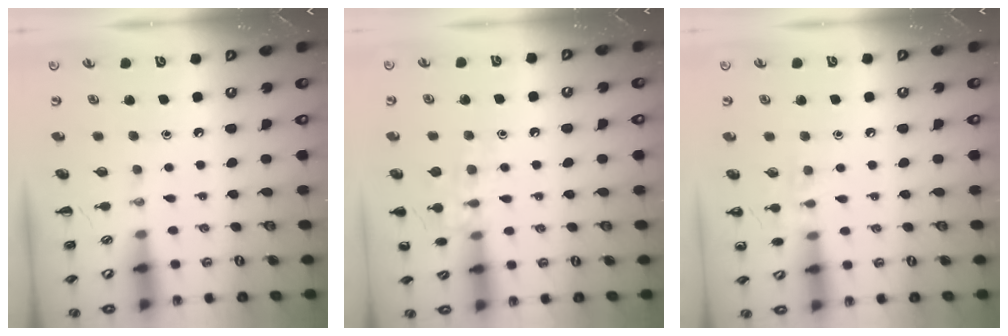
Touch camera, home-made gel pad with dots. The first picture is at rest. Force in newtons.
{"total": 10.5, "press": 10.4, "slide": 1.0}
{"total": 7.2, "press": 7.0, "slide": 1.6}